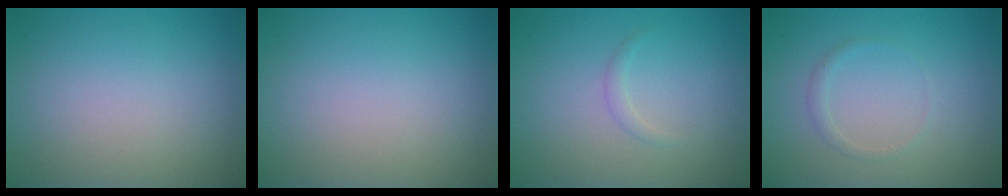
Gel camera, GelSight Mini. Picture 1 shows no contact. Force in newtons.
{"total": 0.0}
{"total": 0.7, "press": 0.7, "slide": 0.0}
{"total": 0.8, "press": 0.8, "slide": 0.1}